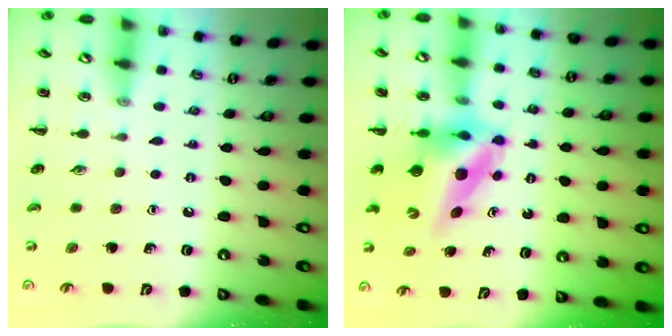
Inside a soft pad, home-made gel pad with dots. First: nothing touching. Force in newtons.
{"total": 8.7, "press": 8.3, "slide": 2.6}